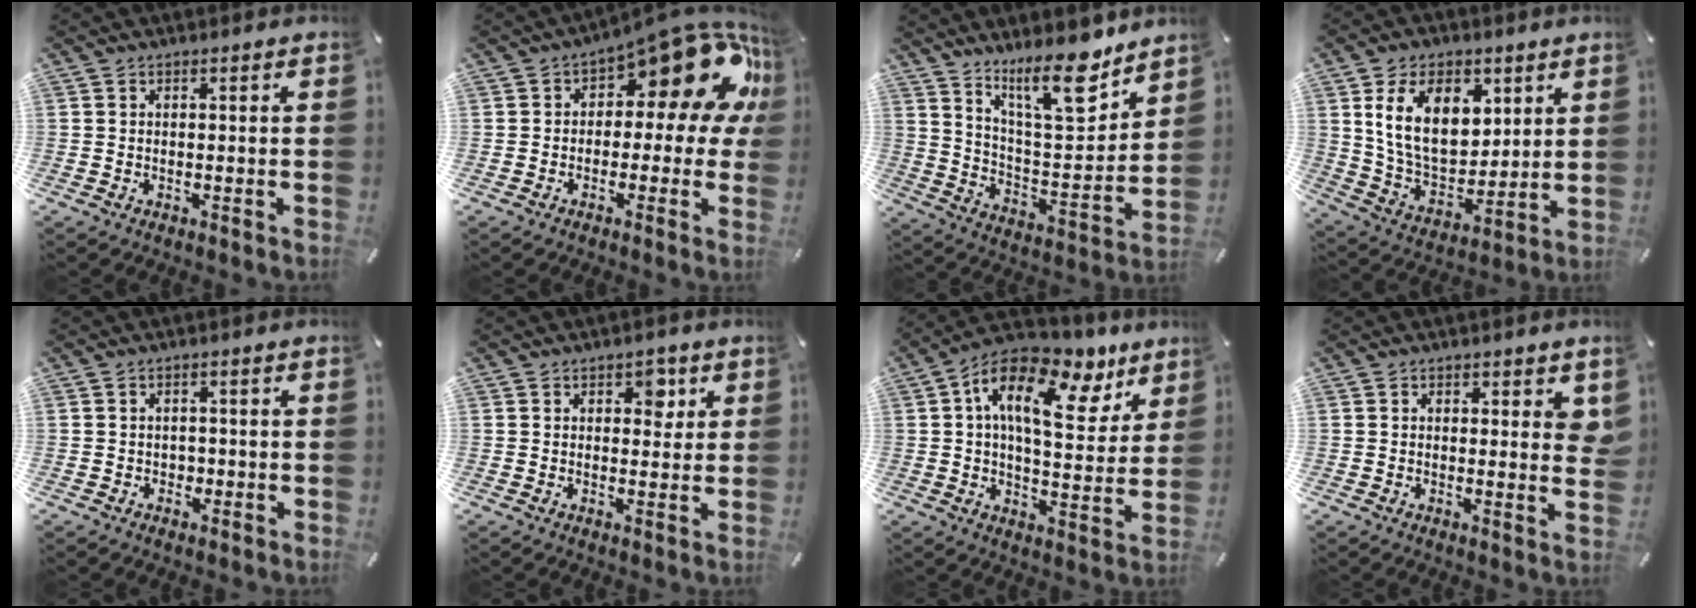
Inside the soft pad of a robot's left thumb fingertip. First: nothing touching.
{"total": 18.0, "force": [9.3, 7.9, 13.2], "torque": [-0.159, -0.075, 0.151]}
{"total": 17.1, "force": [13.0, 5.2, 9.9], "torque": [-0.156, -0.090, 0.218]}
{"total": 16.2, "force": [6.4, 10.8, 10.3], "torque": [-0.192, -0.016, 0.115]}
{"total": 1.6, "force": [-0.3, 1.4, 0.6], "torque": [-0.012, 0.004, -0.009]}
{"total": 4.4, "force": [1.9, 2.8, 2.7], "torque": [-0.013, -0.012, 0.021]}
{"total": 18.1, "force": [8.4, 8.9, 13.3], "torque": [-0.220, -0.040, 0.142]}
{"total": 3.7, "force": [1.7, 1.9, 2.6], "torque": [-0.021, -0.008, 0.024]}